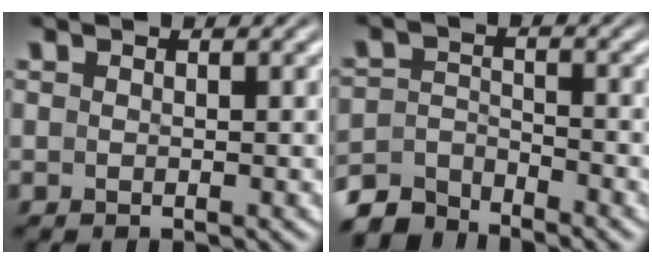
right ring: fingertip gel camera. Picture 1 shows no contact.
{"total": 4.7, "force": [-4.2, 1.7, 1.3], "torque": [-0.022, -0.016, -0.070]}